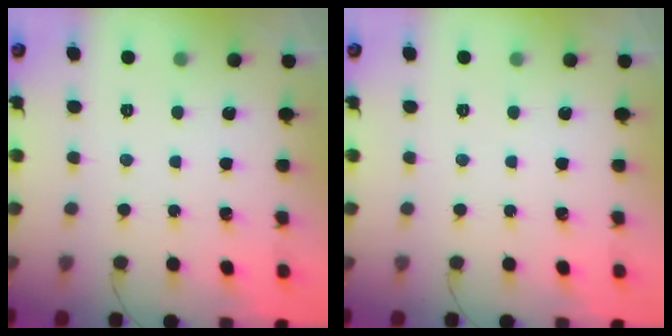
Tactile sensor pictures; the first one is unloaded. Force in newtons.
{"total": 0.0}